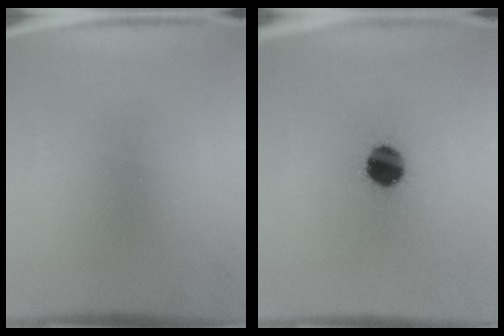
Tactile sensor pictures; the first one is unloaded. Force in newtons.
{"total": 9.7}